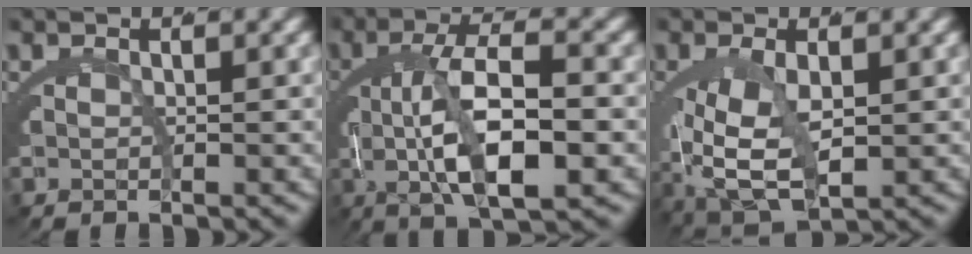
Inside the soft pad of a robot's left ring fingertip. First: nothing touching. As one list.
[{"total": 7.9, "force": [-0.5, 2.3, 7.5], "torque": [-0.120, 0.002, -0.003]}, {"total": 7.7, "force": [-1.9, 4.7, 5.9], "torque": [-0.133, -0.043, -0.005]}]